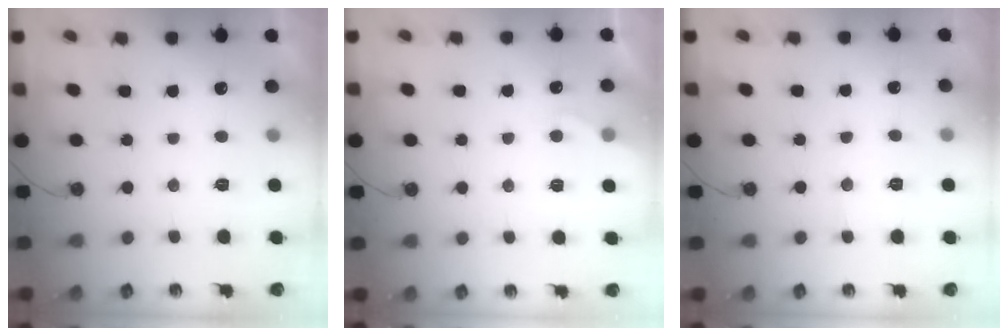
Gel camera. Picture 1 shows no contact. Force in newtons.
{"total": 4.6, "press": 4.5, "slide": 0.5}
{"total": 5.5, "press": 5.5, "slide": 0.5}